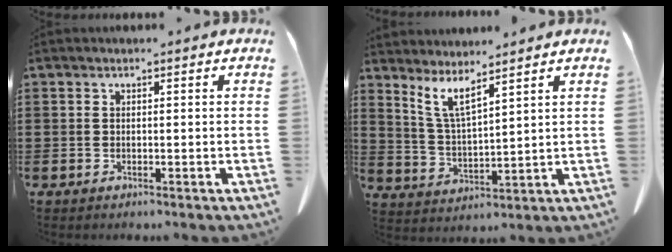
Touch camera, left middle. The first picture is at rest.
{"total": 5.1, "force": [4.1, 0.1, 3.1], "torque": [-0.074, -0.024, 0.071]}